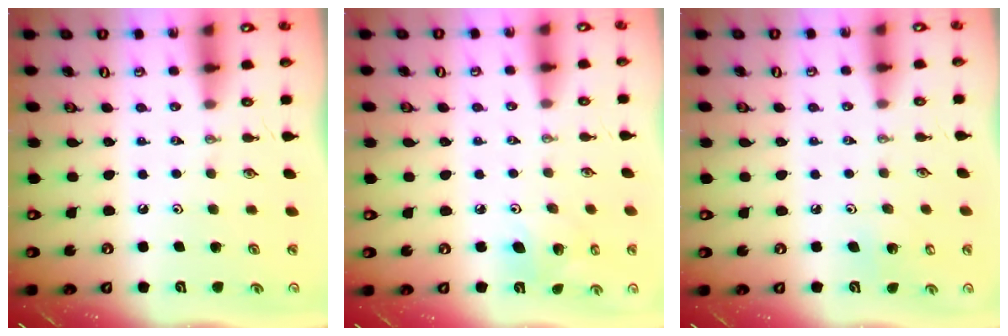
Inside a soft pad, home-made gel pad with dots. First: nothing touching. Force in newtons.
{"total": 6.6, "press": 6.4, "slide": 1.6}
{"total": 3.2, "press": 3.2, "slide": 0.2}